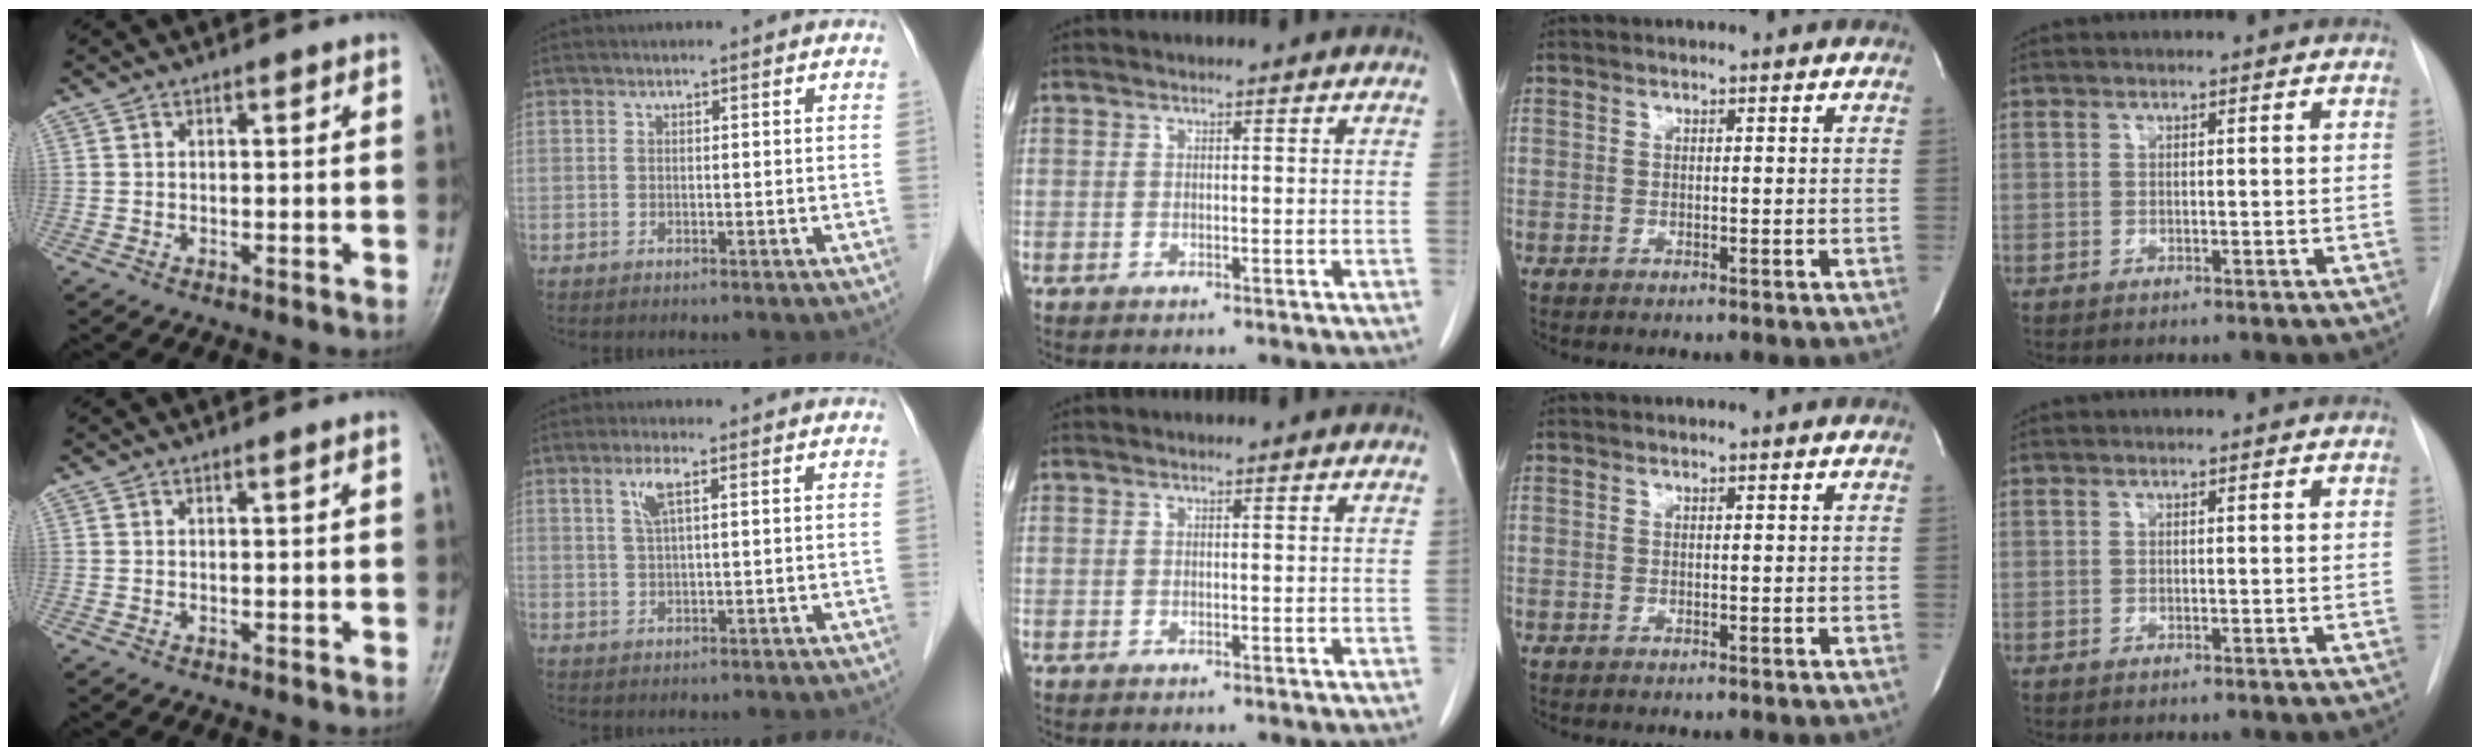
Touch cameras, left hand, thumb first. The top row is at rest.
{"index": {"total": 3.2, "force": [1.5, 0.4, 2.8], "torque": [-0.064, 0.004, 0.030]}}